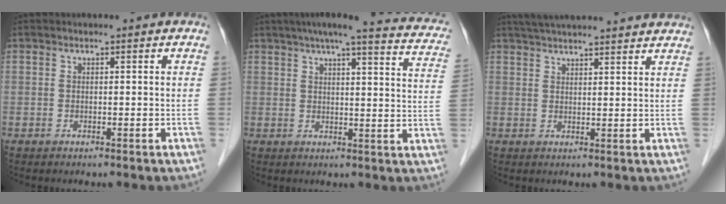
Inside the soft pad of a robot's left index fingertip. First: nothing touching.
{"total": 21.0, "force": [17.3, 2.7, 11.5], "torque": [-0.153, 0.008, 0.193]}
{"total": 16.2, "force": [14.8, 1.3, 6.5], "torque": [-0.102, 0.044, 0.200]}